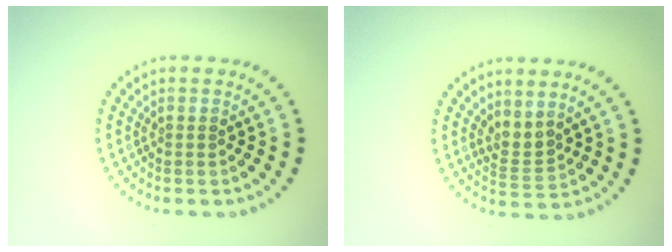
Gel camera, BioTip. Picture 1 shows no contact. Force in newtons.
{"total": 1.8, "press": 1.3, "slide": 1.3}